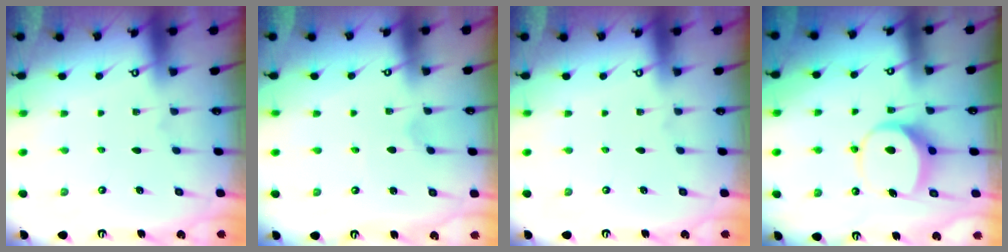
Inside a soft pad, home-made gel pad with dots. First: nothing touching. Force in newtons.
{"total": 0.8, "press": 0.8, "slide": 0.0}
{"total": 0.0}
{"total": 7.7, "press": 7.6, "slide": 1.2}